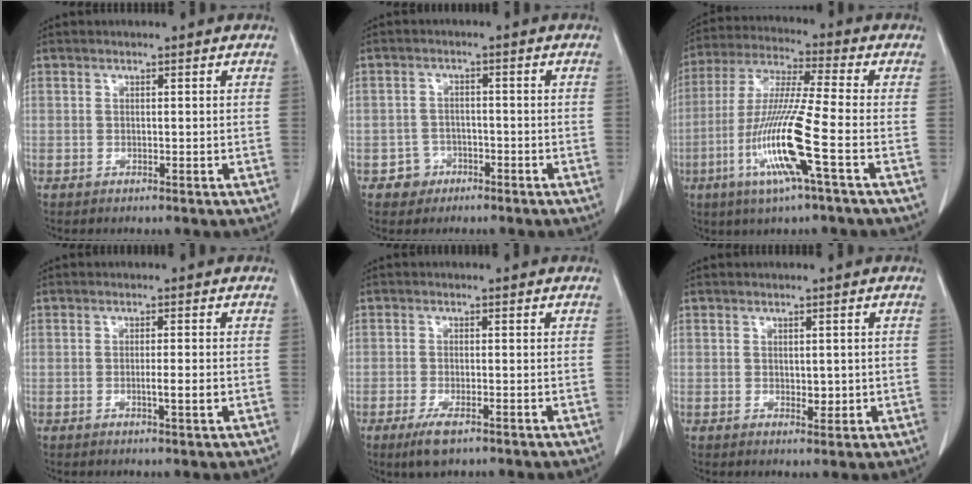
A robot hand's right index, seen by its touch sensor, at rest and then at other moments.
{"total": 3.2, "force": [-1.7, 2.7, -0.2], "torque": [0.009, 0.015, -0.028]}
{"total": 14.2, "force": [-4.9, -0.6, 13.3], "torque": [-0.275, -0.017, -0.100]}
{"total": 2.7, "force": [-0.6, 0.0, 2.6], "torque": [-0.043, -0.004, -0.010]}
{"total": 3.9, "force": [-2.4, 1.0, 3.0], "torque": [-0.063, -0.008, -0.038]}
{"total": 2.3, "force": [-0.1, 1.3, 1.9], "torque": [-0.024, -0.003, 0.005]}